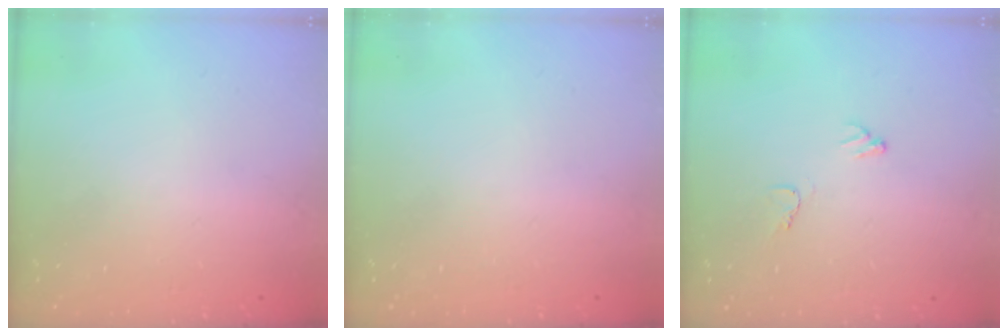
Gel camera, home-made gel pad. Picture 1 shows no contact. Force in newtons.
{"total": 0.0}
{"total": 6.6, "press": 6.6, "slide": 0.3}